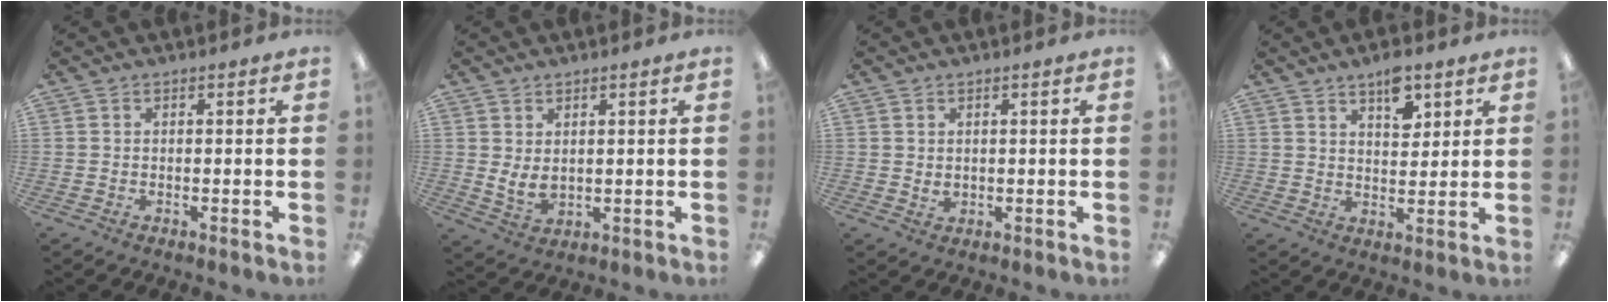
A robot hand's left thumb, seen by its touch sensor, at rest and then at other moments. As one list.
[{"total": 4.2, "force": [1.4, 2.6, 3.0], "torque": [-0.049, -0.014, 0.026]}, {"total": 1.6, "force": [0.8, 1.1, 0.8], "torque": [-0.008, -0.003, 0.013]}, {"total": 7.2, "force": [5.0, 3.4, 3.9], "torque": [-0.041, -0.029, 0.081]}]